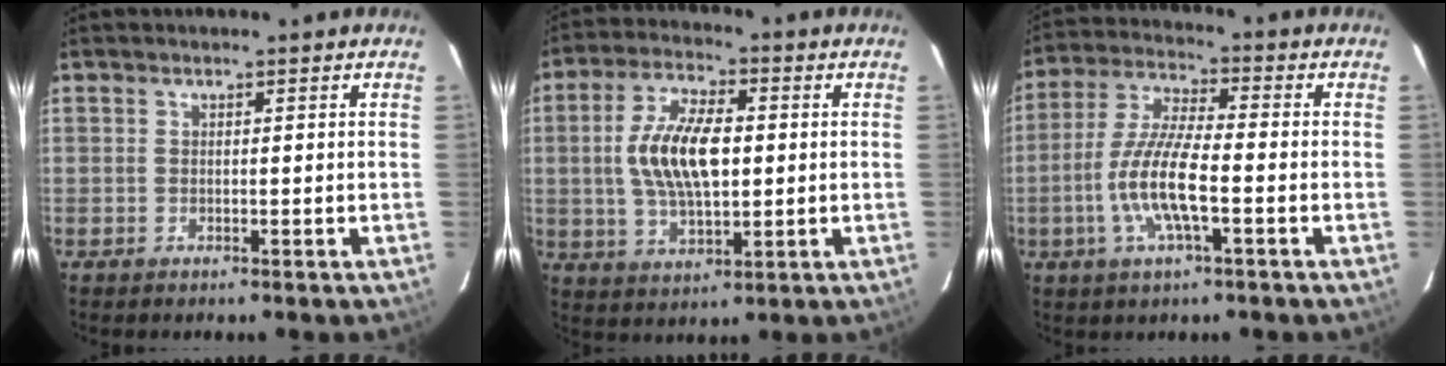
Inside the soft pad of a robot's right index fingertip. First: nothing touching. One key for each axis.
{"total": 12.8, "fx": 0.6, "fy": 5.7, "fz": 11.4, "tx": -0.223, "ty": 0.008, "tz": 0.013}
{"total": 11.5, "fx": -3.4, "fy": 2.6, "fz": 10.7, "tx": -0.225, "ty": -0.004, "tz": -0.067}